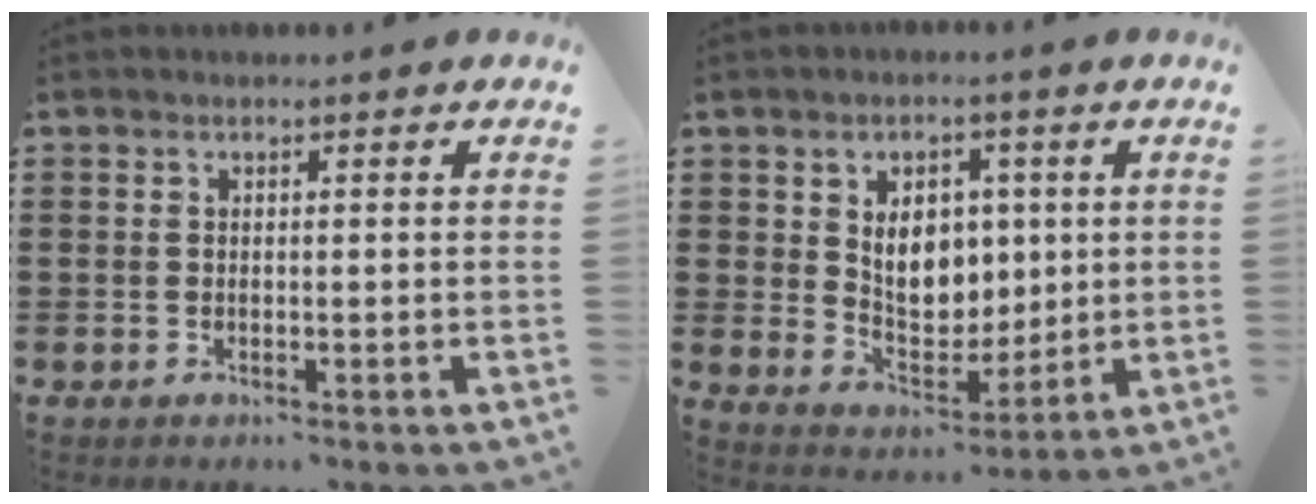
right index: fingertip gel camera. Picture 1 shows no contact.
{"total": 7.8, "force": [1.7, 5.8, 5.0], "torque": [-0.085, 0.005, 0.026]}